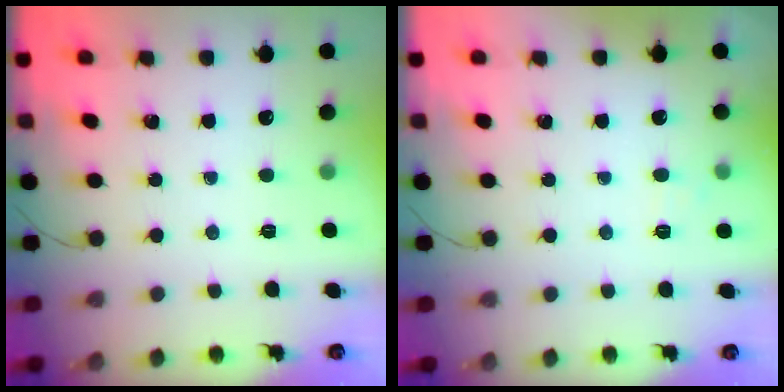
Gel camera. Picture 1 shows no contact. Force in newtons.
{"total": 4.3, "press": 4.2, "slide": 1.0}